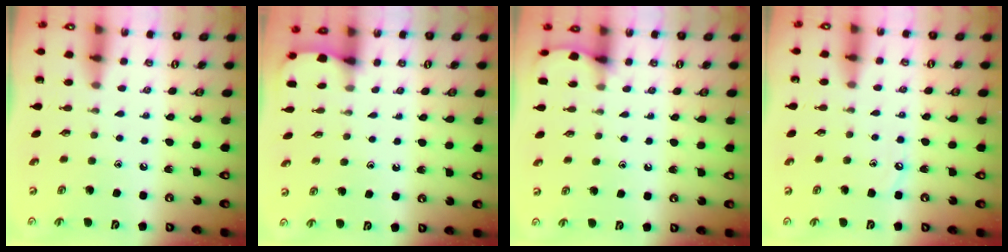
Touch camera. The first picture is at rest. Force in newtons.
{"total": 1.2, "press": 1.2, "slide": 0.0}
{"total": 3.6, "press": 3.6, "slide": 0.4}
{"total": 4.3, "press": 4.3, "slide": 0.6}